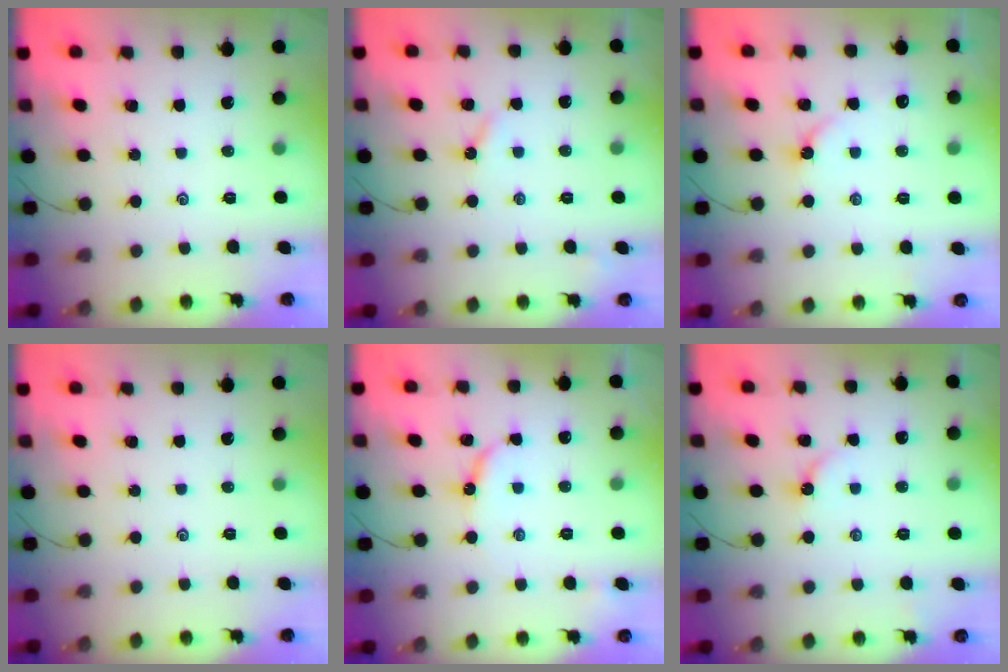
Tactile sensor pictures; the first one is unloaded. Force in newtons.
{"total": 2.9, "press": 2.8, "slide": 0.3}
{"total": 2.9, "press": 2.9, "slide": 0.5}
{"total": 0.0}
{"total": 5.9, "press": 5.8, "slide": 0.6}
{"total": 2.6, "press": 2.5, "slide": 0.4}